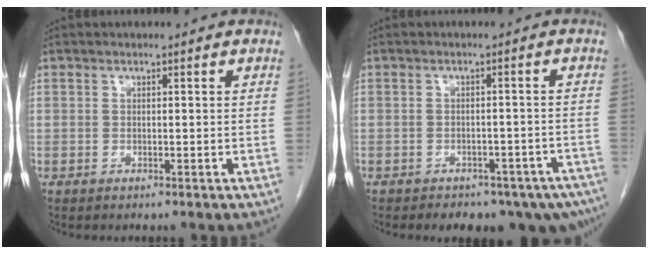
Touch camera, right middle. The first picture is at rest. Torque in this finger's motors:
{"motor_torque": [1.08, -1.05, 0.12, 0.05]}